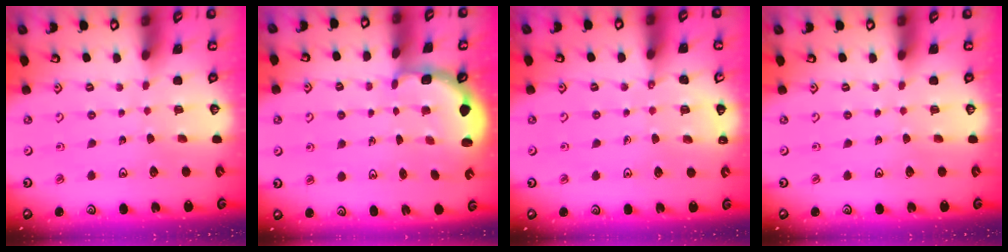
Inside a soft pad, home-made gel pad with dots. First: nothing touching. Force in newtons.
{"total": 2.7, "press": 2.3, "slide": 1.4}
{"total": 6.9, "press": 6.5, "slide": 2.1}
{"total": 0.0}